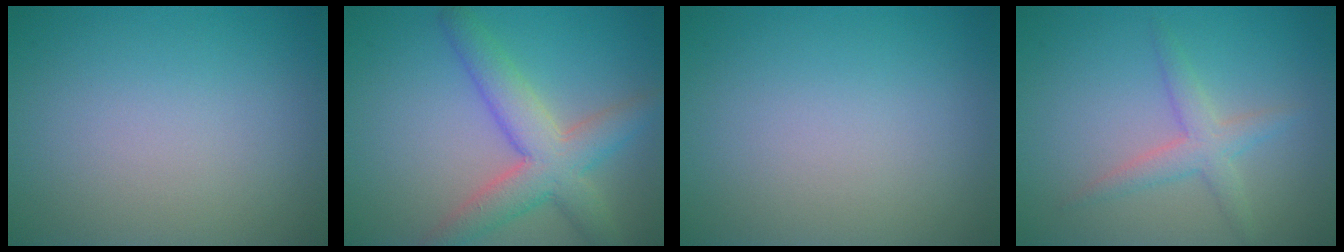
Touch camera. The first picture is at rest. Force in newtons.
{"total": 5.9, "press": 5.9, "slide": 0.4}
{"total": 0.0}
{"total": 2.5, "press": 2.5, "slide": 0.1}